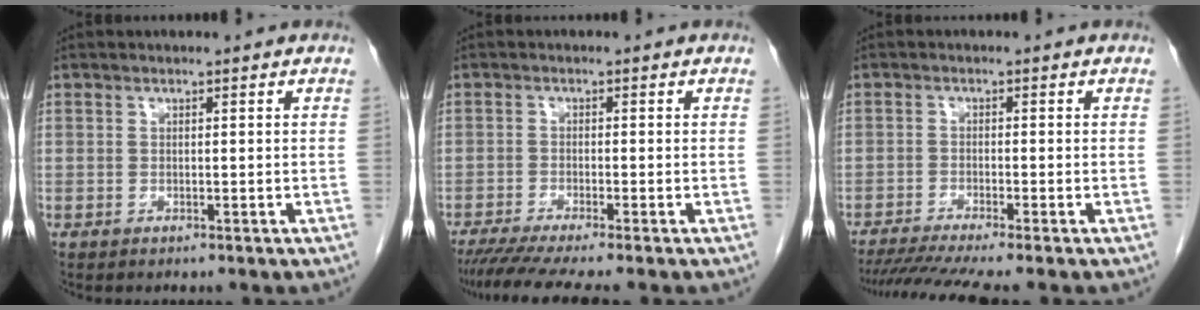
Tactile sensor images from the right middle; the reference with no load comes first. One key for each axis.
{"total": 7.6, "fx": -6.2, "fy": -0.8, "fz": 4.4, "tx": -0.066, "ty": -0.020, "tz": -0.101}
{"total": 7.9, "fx": -6.6, "fy": -1.0, "fz": 4.2, "tx": -0.064, "ty": -0.020, "tz": -0.107}